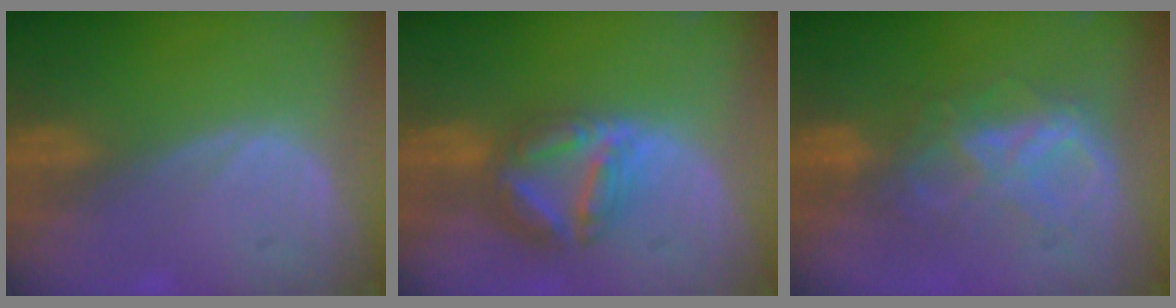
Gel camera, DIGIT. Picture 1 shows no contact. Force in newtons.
{"total": 8.1, "press": 7.0, "slide": 4.0}
{"total": 6.6, "press": 6.6, "slide": 0.3}